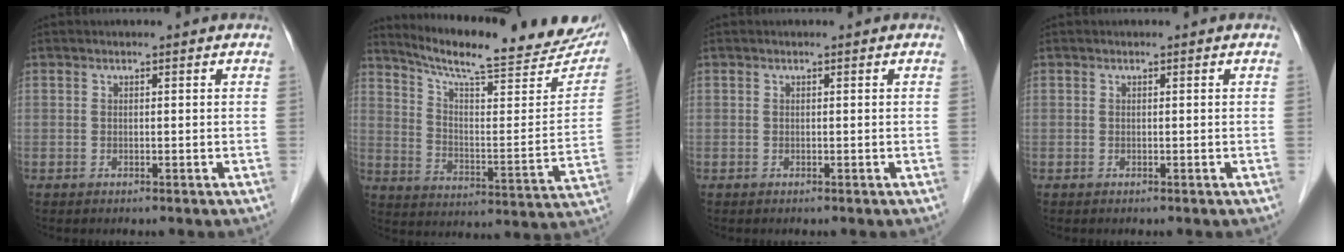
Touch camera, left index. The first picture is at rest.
{"total": 24.9, "force": [21.9, 3.7, 11.4], "torque": [-0.175, -0.052, 0.291]}
{"total": 0.0}
{"total": 0.0}